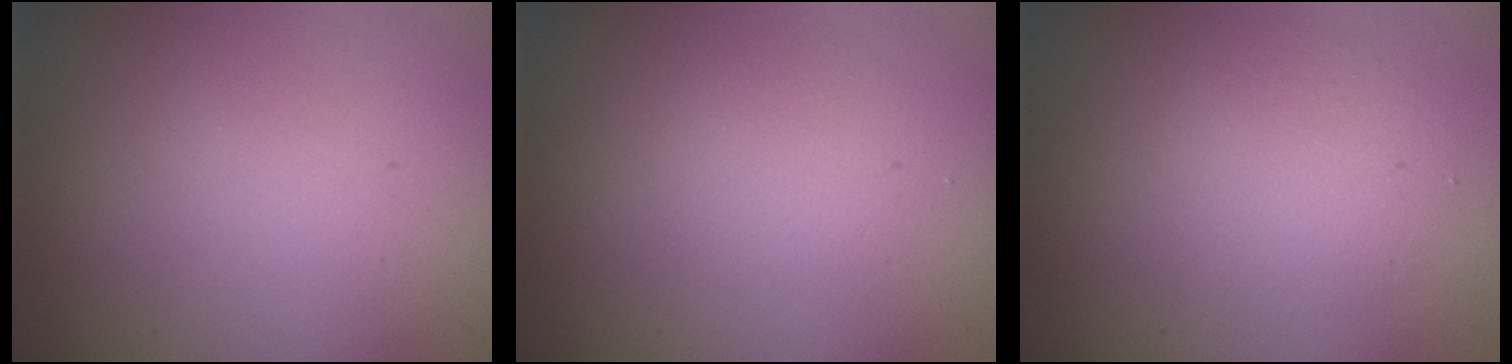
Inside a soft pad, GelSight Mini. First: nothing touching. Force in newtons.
{"total": 1.6, "press": 1.6, "slide": 0.1}
{"total": 2.5, "press": 2.5, "slide": 0.2}